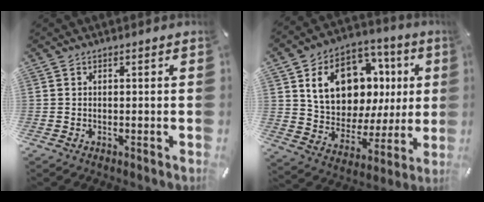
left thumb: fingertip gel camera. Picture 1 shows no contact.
{"total": 17.9, "force": [6.3, 13.1, 10.5], "torque": [-0.172, -0.022, 0.121]}